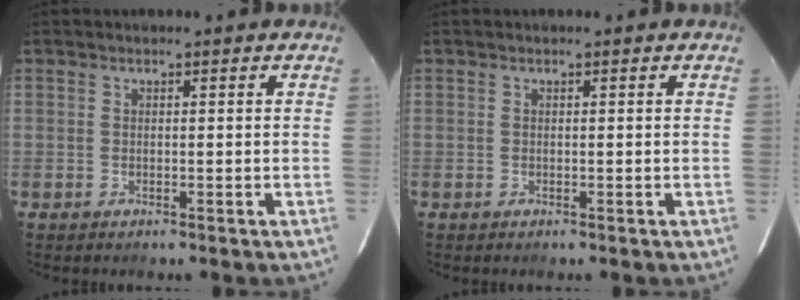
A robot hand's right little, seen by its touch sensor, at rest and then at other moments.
{"total": 0.0}